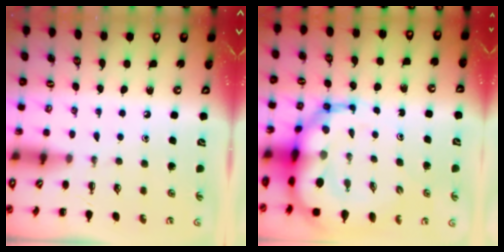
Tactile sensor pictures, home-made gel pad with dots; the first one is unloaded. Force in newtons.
{"total": 15.9, "press": 15.3, "slide": 4.4}